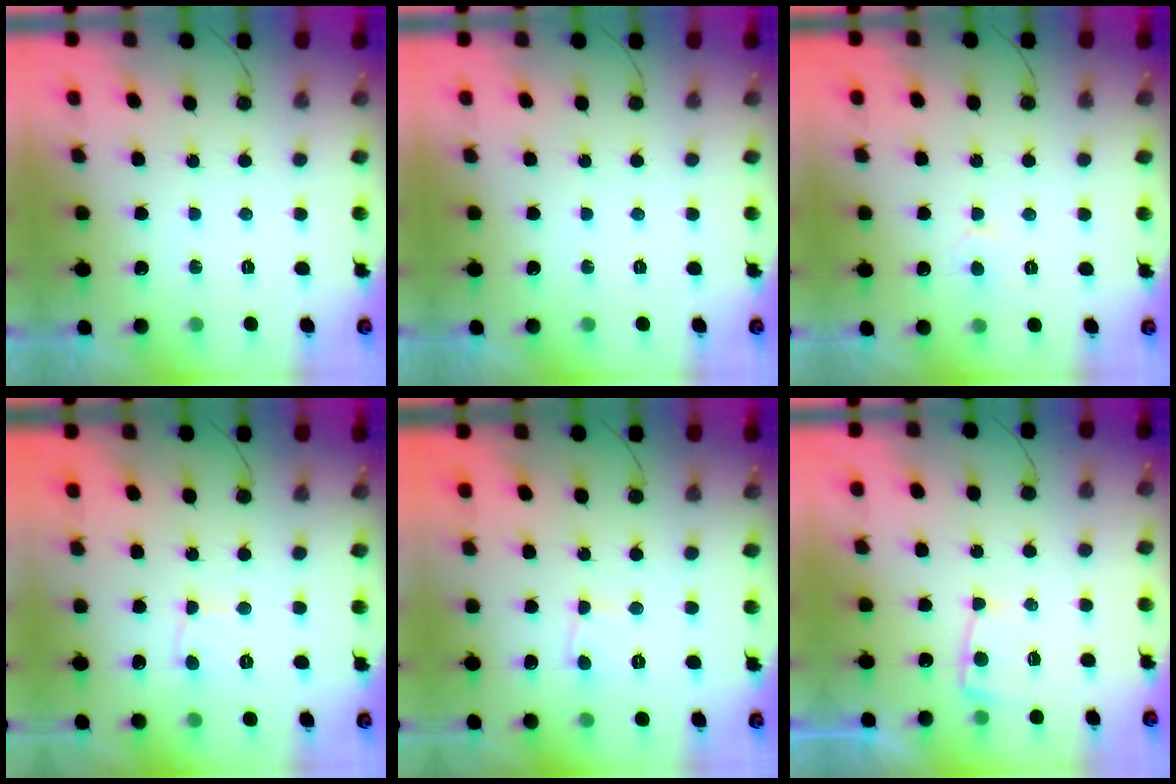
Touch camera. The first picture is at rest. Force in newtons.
{"total": 0.0}
{"total": 4.4, "press": 4.4, "slide": 0.3}
{"total": 2.6, "press": 2.6, "slide": 0.2}
{"total": 2.4, "press": 2.4, "slide": 0.1}
{"total": 6.7, "press": 6.7, "slide": 0.6}